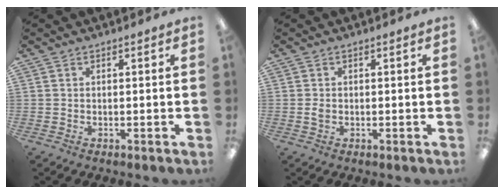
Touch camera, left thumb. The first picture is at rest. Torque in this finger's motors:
{"motor_torque": [-0.08, 0.04, 0.07, -0.12, 0.00]}